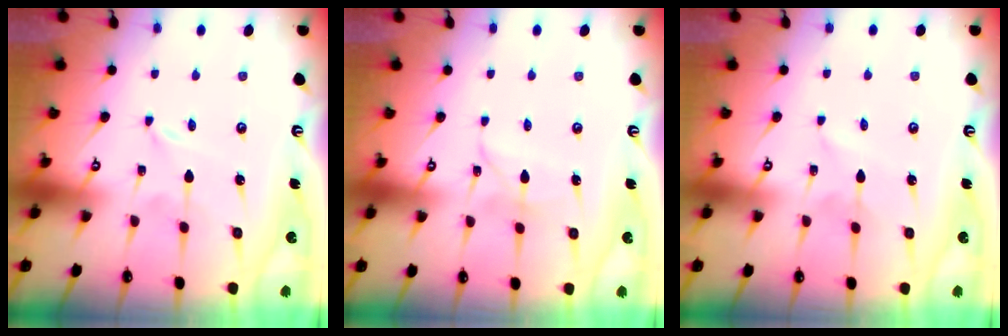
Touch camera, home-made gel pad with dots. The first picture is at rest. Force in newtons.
{"total": 3.3, "press": 3.3, "slide": 0.1}
{"total": 1.9, "press": 1.9, "slide": 0.2}